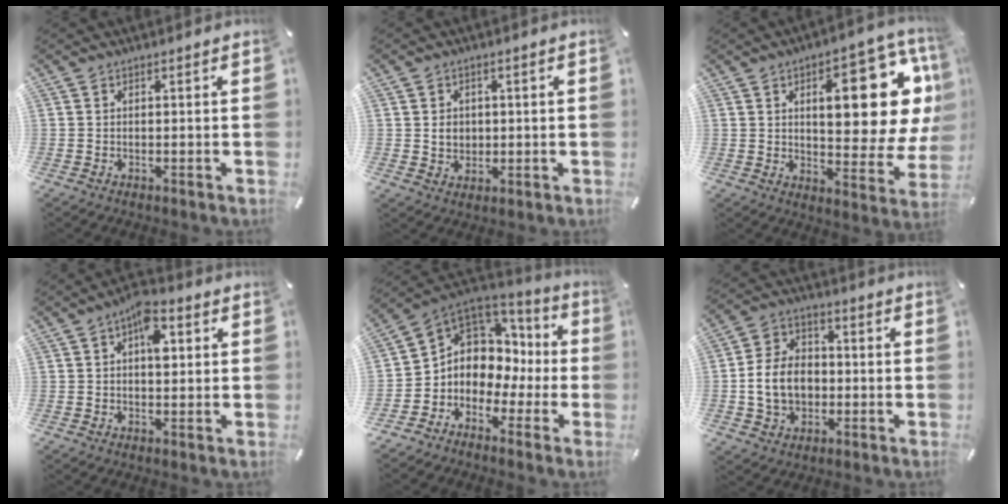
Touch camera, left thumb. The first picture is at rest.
{"total": 3.6, "force": [0.4, 3.4, 1.1], "torque": [-0.014, -0.003, 0.004]}
{"total": 21.0, "force": [7.6, 8.8, 17.5], "torque": [-0.224, -0.049, 0.111]}
{"total": 7.1, "force": [1.7, 3.9, 5.7], "torque": [-0.073, -0.003, 0.022]}
{"total": 7.4, "force": [0.6, 7.1, 1.9], "torque": [-0.054, -0.027, 0.015]}
{"total": 10.7, "force": [-1.3, 8.7, 6.1], "torque": [-0.138, 0.019, -0.022]}